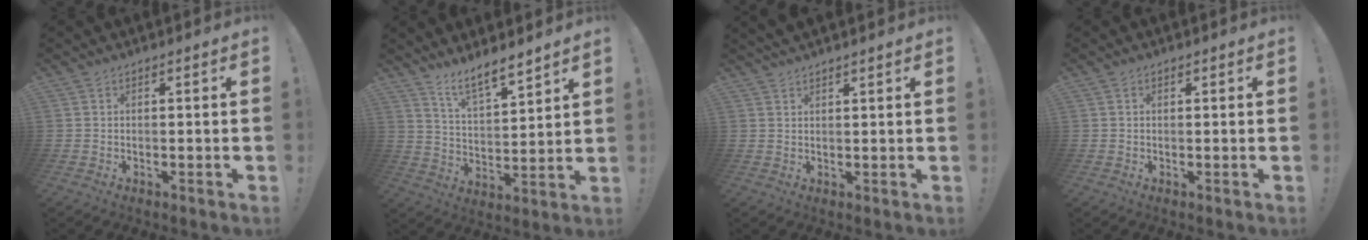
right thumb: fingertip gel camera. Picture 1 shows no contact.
{"total": 9.5, "force": [8.1, 2.1, 4.5], "torque": [-0.069, -0.063, 0.145]}
{"total": 2.1, "force": [2.0, -0.1, 0.8], "torque": [-0.009, -0.012, 0.035]}
{"total": 0.5, "force": [0.3, 0.3, 0.3], "torque": [-0.001, -0.002, 0.006]}